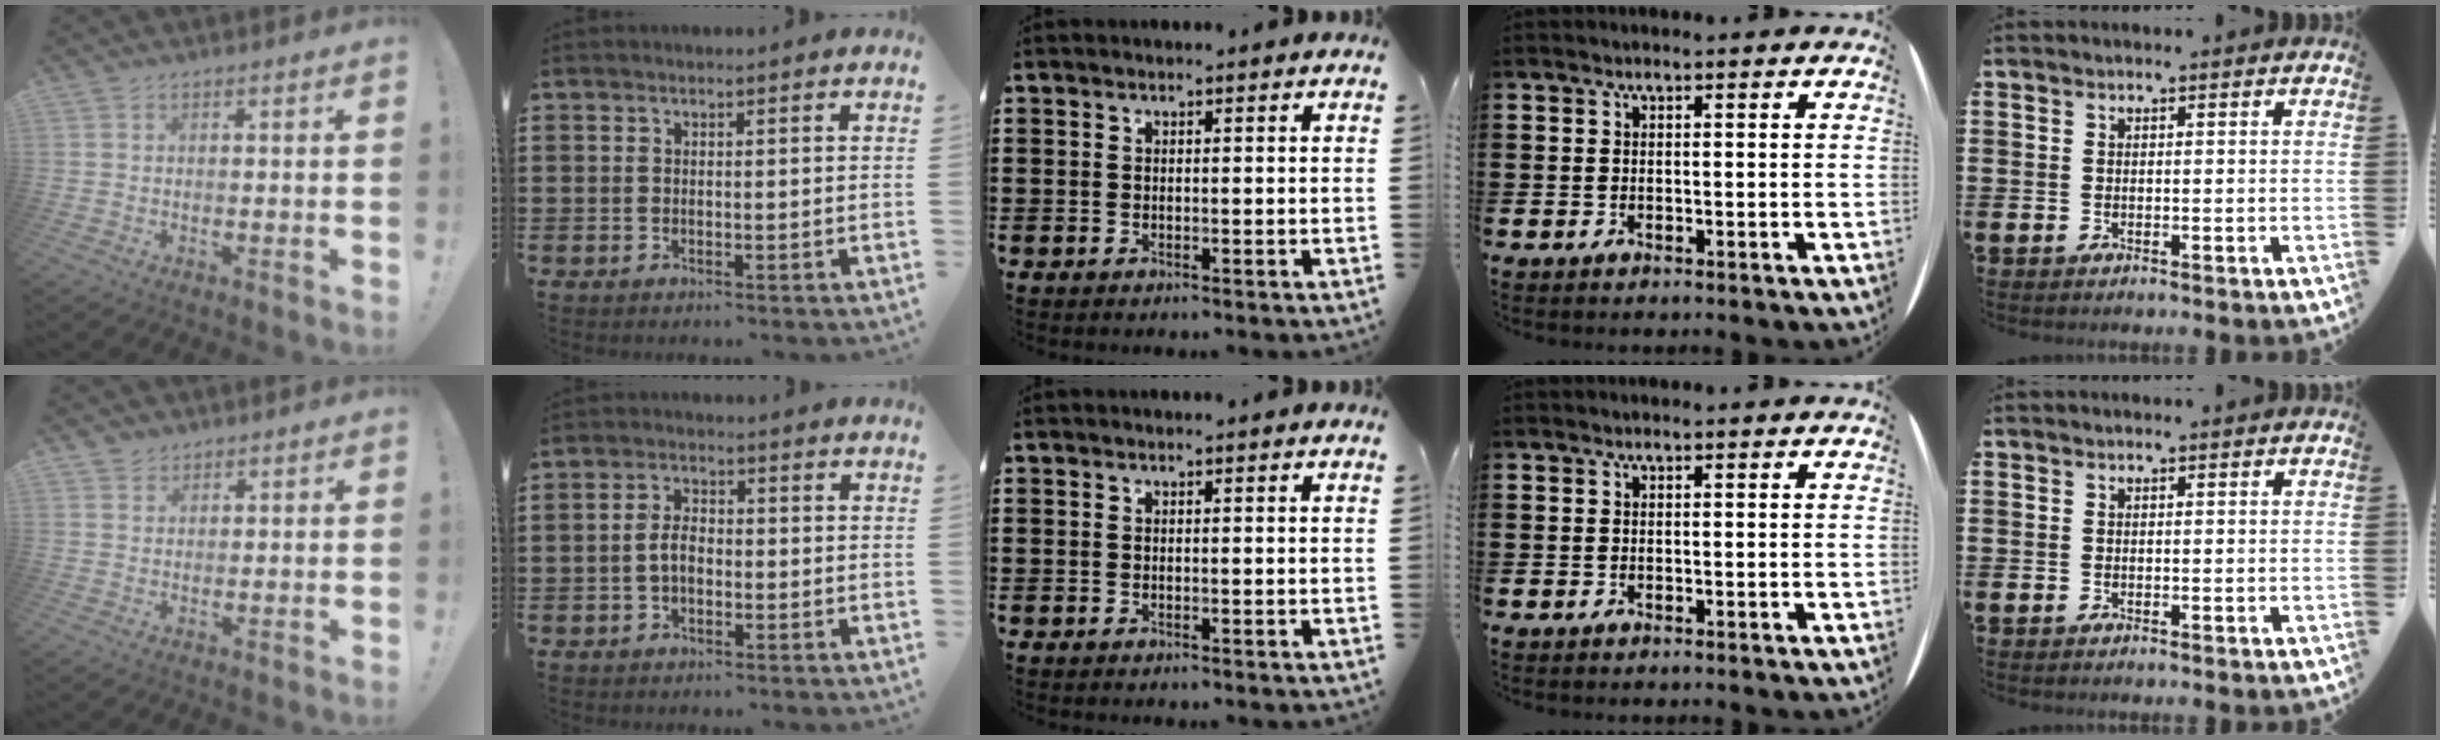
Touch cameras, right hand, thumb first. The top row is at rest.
{"thumb": {"total": 2.3, "force": [1.8, 1.5, 0.1], "torque": [0.003, -0.010, 0.031]}, "index": {"total": 3.5, "force": [-0.8, 2.0, 2.7], "torque": [-0.067, 0.000, -0.020]}}